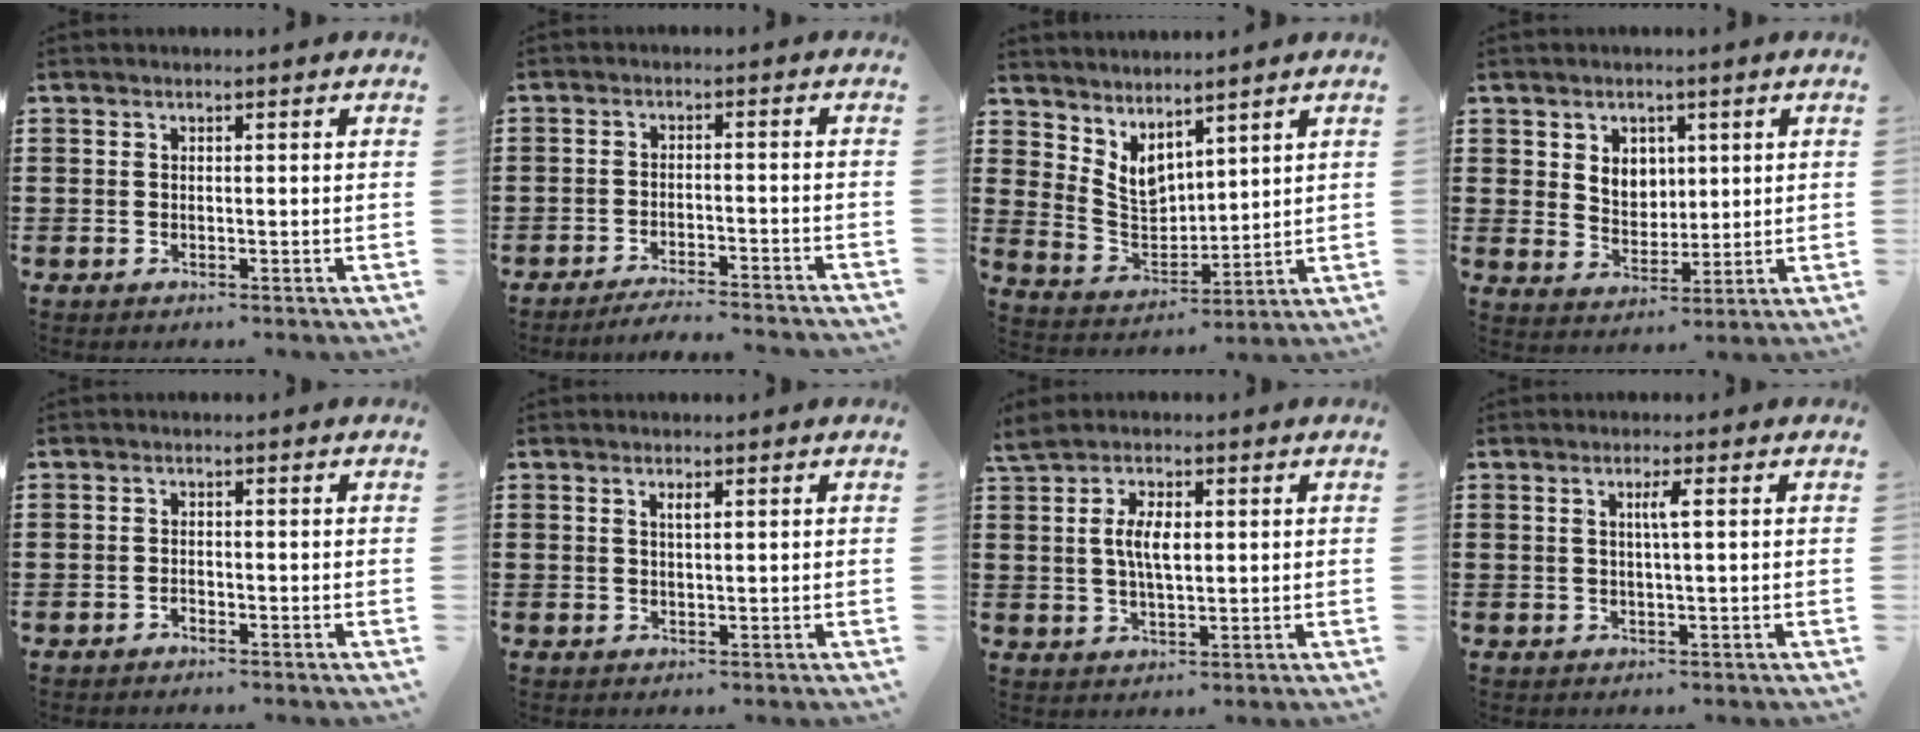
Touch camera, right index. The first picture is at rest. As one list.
[{"total": 3.3, "force": [-3.3, -0.2, 0.6], "torque": [-0.012, -0.002, -0.066]}, {"total": 5.2, "force": [3.9, 2.7, 2.2], "torque": [-0.063, -0.016, 0.073]}, {"total": 4.4, "force": [2.1, 3.7, 1.4], "torque": [-0.034, 0.008, 0.036]}, {"total": 0.7, "force": [-0.6, 0.2, 0.1], "torque": [-0.005, -0.001, -0.011]}, {"total": 1.2, "force": [0.6, 0.3, 1.0], "torque": [-0.021, 0.002, 0.009]}, {"total": 5.1, "force": [0.8, 2.0, 4.6], "torque": [-0.092, 0.007, 0.013]}, {"total": 2.1, "force": [0.5, -0.1, 2.1], "torque": [-0.041, -0.002, 0.005]}]